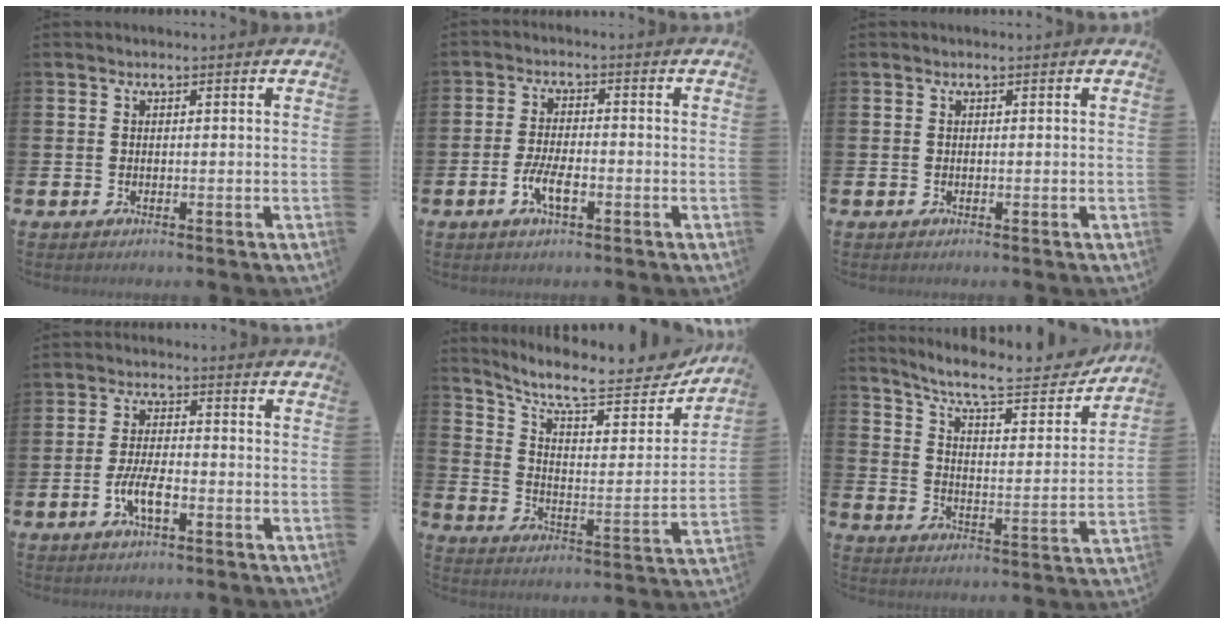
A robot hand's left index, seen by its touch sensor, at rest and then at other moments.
{"total": 4.2, "force": [-1.5, 1.5, 3.6], "torque": [-0.066, 0.002, -0.028]}
{"total": 0.0}
{"total": 4.6, "force": [-1.8, 1.6, 3.9], "torque": [-0.087, 0.006, -0.033]}
{"total": 9.8, "force": [8.7, 2.4, 3.8], "torque": [-0.103, -0.068, 0.149]}
{"total": 9.3, "force": [8.4, 1.8, 3.6], "torque": [-0.094, -0.057, 0.140]}